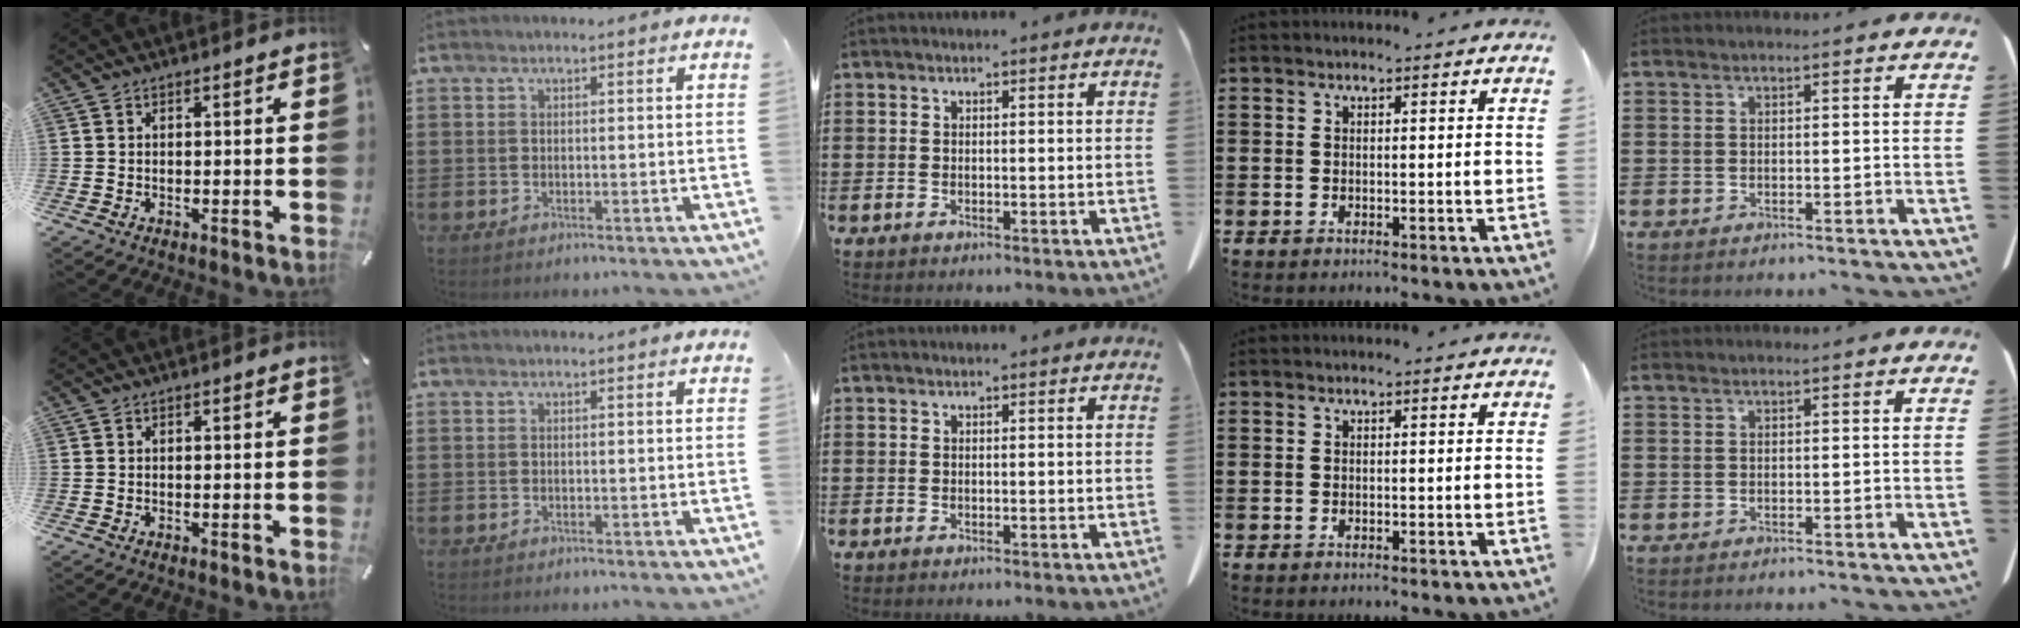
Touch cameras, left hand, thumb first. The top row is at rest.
{}